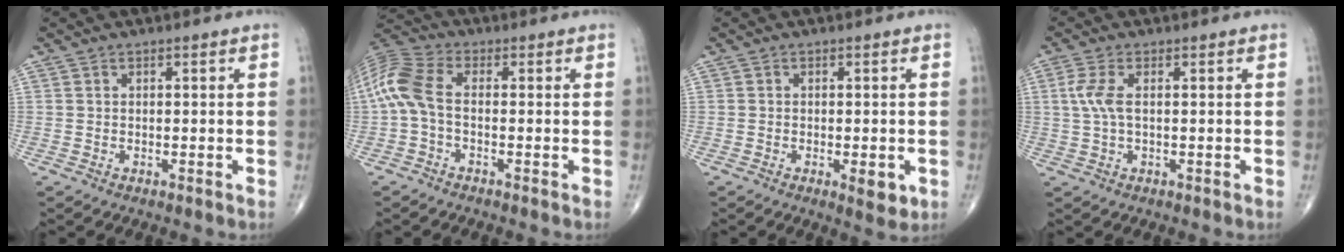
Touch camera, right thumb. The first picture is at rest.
{"total": 9.0, "force": [-0.8, 4.6, 7.6], "torque": [-0.180, 0.024, -0.025]}
{"total": 4.1, "force": [-1.2, 1.6, 3.6], "torque": [-0.040, -0.006, -0.013]}
{"total": 4.2, "force": [0.6, 1.7, 3.8], "torque": [-0.107, 0.009, 0.012]}